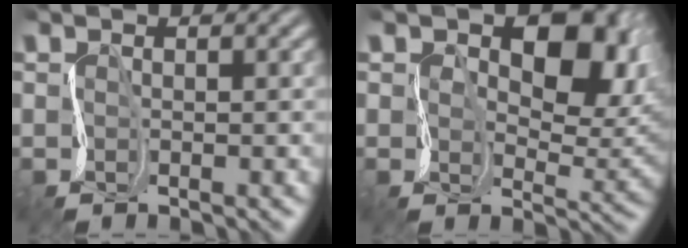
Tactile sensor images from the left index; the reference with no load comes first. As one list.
[{"total": 8.6, "force": [2.7, 4.8, 6.6], "torque": [-0.096, 0.007, 0.045]}]